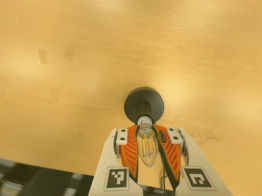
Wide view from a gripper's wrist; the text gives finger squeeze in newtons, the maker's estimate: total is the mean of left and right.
{"total": 28.4, "left": 32.6, "right": 24.1}